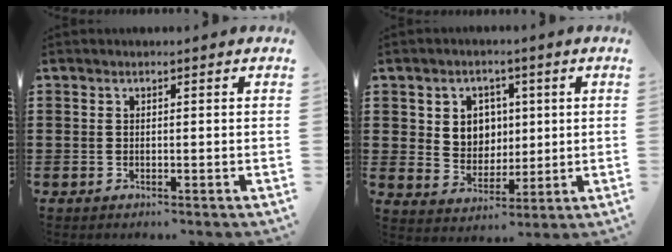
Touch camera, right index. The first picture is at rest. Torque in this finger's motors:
{"motor_torque": [0.83, 0.64, 0.43, 0.05]}